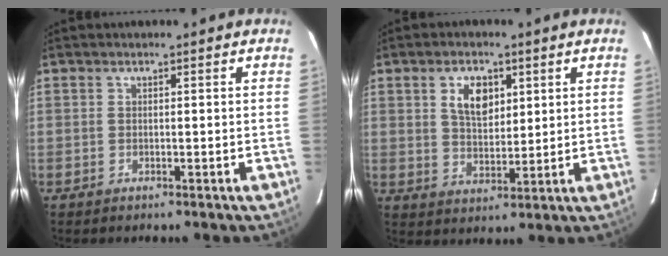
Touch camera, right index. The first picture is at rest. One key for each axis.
{"total": 6.7, "fx": 2.7, "fy": 3.8, "fz": 4.8, "tx": -0.084, "ty": 0.007, "tz": 0.055}